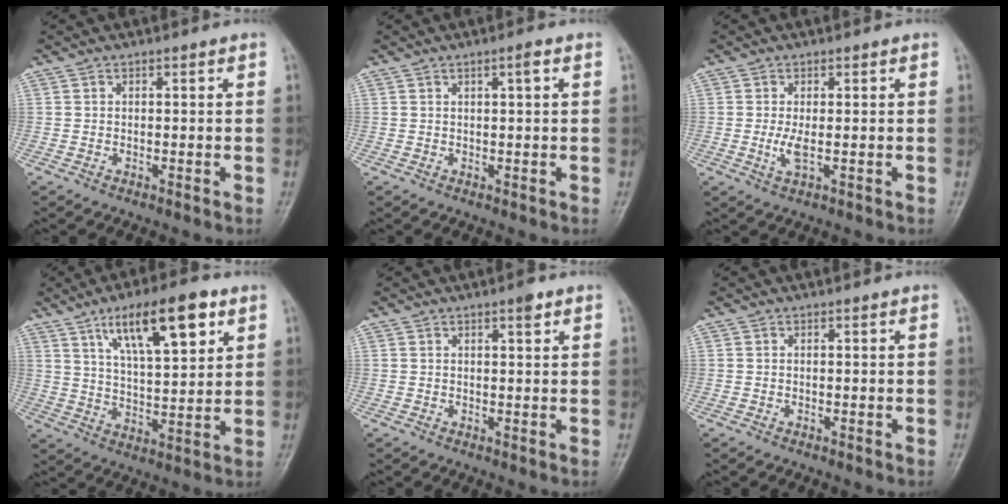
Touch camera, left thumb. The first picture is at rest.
{"total": 1.8, "force": [0.8, 0.2, 1.6], "torque": [-0.028, -0.001, 0.013]}
{"total": 2.8, "force": [-0.2, 0.9, 2.7], "torque": [-0.063, -0.010, -0.001]}
{"total": 15.1, "force": [7.7, 4.9, 12.0], "torque": [-0.174, -0.028, 0.130]}
{"total": 2.0, "force": [1.3, 0.5, 1.5], "torque": [-0.019, -0.005, 0.017]}
{"total": 0.0}